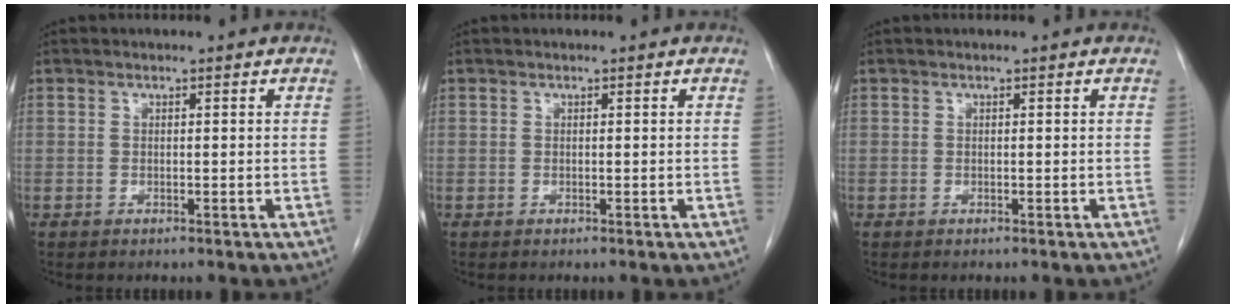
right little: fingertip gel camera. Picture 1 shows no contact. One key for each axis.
{"total": 0.0}
{"total": 0.0}